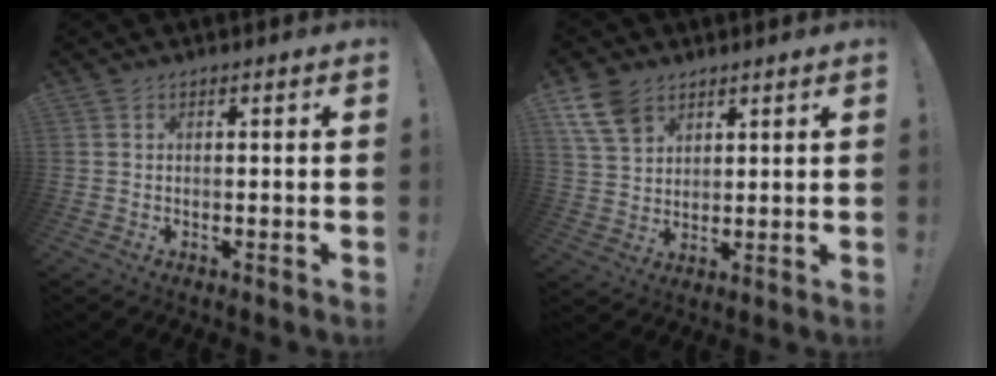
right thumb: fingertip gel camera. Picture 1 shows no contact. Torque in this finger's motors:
{"motor_torque": [-0.07, 0.81, -0.01, 0.43, 0.00]}